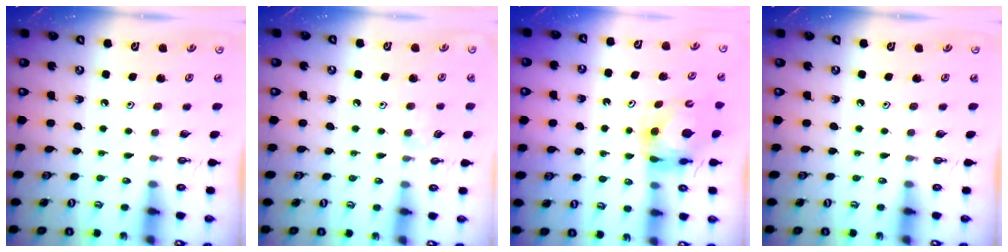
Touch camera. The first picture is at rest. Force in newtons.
{"total": 3.5, "press": 3.4, "slide": 0.6}
{"total": 6.2, "press": 6.2, "slide": 0.6}
{"total": 0.0}